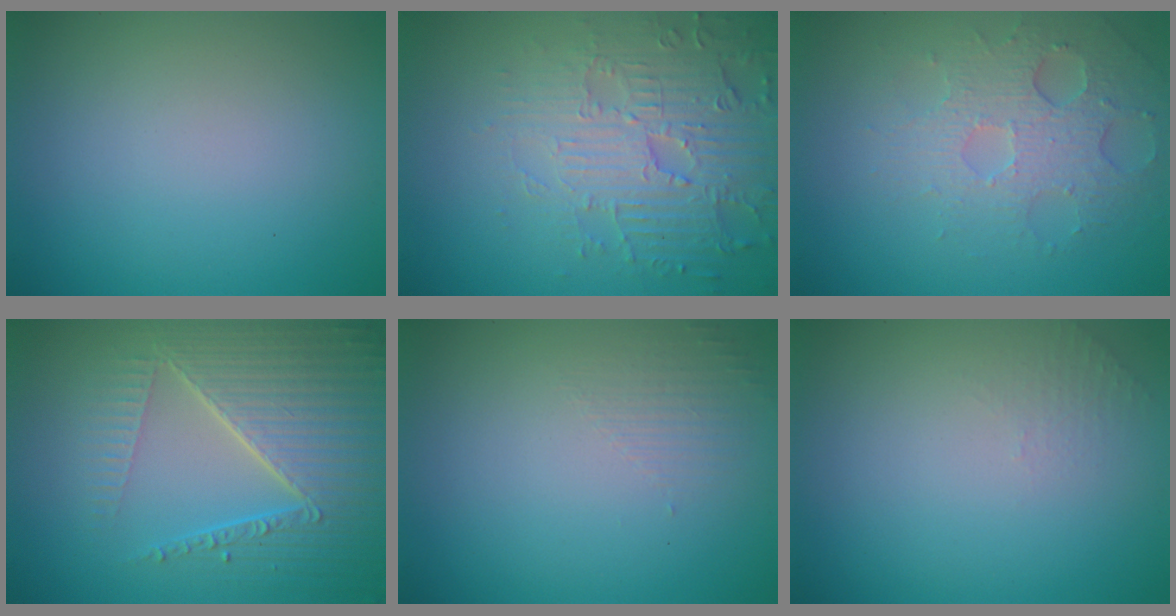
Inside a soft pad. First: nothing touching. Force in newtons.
{"total": 4.8, "press": 4.7, "slide": 1.4}
{"total": 3.9, "press": 3.6, "slide": 1.5}
{"total": 6.9, "press": 5.3, "slide": 4.4}
{"total": 1.3, "press": 0.1, "slide": 1.3}
{"total": 0.5, "press": 0.4, "slide": 0.4}